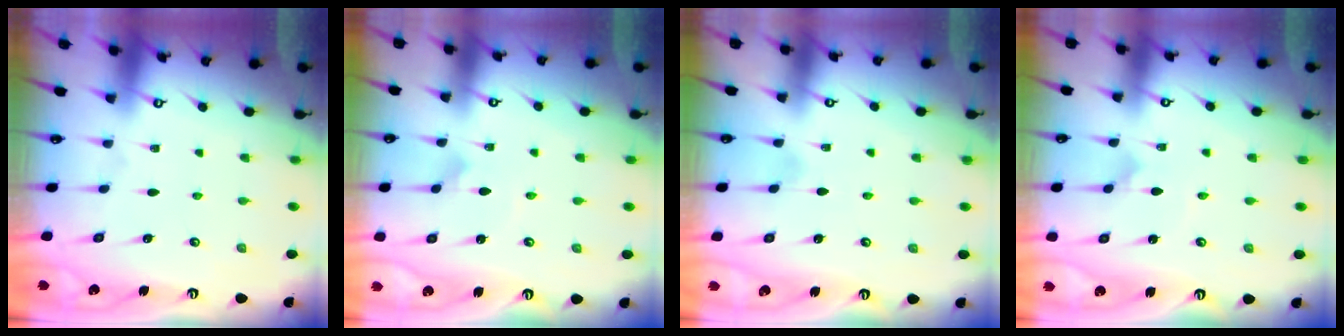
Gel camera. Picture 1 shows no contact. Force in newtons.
{"total": 2.2, "press": 2.2, "slide": 0.2}
{"total": 1.0, "press": 1.0, "slide": 0.2}
{"total": 1.2, "press": 1.2, "slide": 0.0}